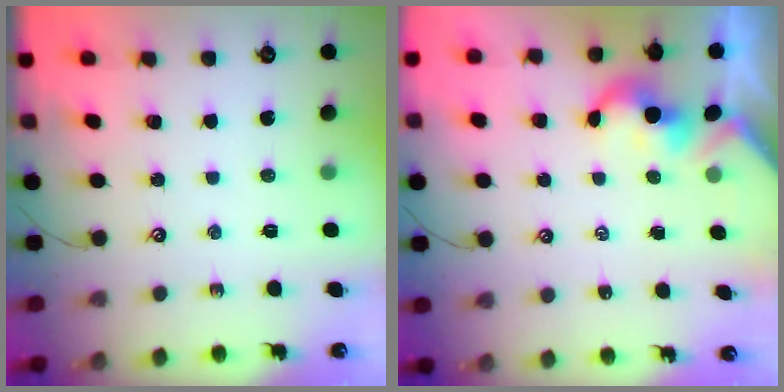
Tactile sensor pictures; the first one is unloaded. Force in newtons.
{"total": 2.1, "press": 2.1, "slide": 0.2}